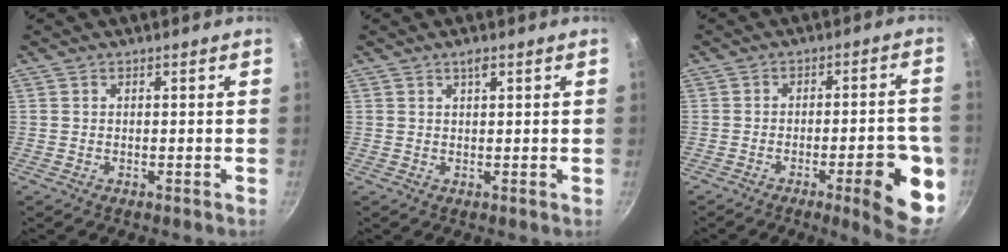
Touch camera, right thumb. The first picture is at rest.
{"total": 1.6, "force": [0.9, 0.4, 1.3], "torque": [-0.018, -0.004, 0.013]}
{"total": 13.6, "force": [-4.8, 4.0, 12.1], "torque": [-0.119, 0.020, -0.061]}